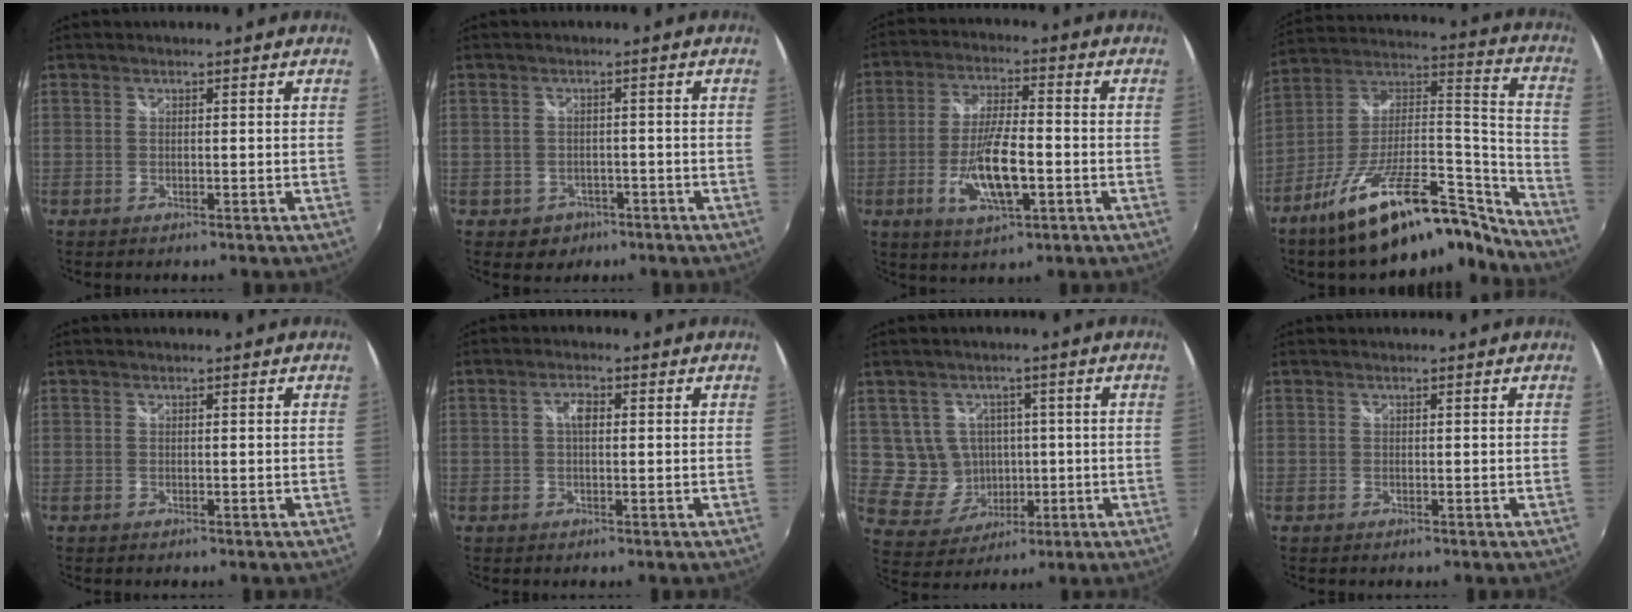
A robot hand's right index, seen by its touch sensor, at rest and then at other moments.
{"total": 4.3, "force": [-2.0, 3.7, 0.8], "torque": [-0.031, 0.002, -0.022]}
{"total": 11.2, "force": [-3.4, 3.4, 10.1], "torque": [-0.200, -0.009, -0.060]}
{"total": 25.1, "force": [-19.2, 6.8, 14.7], "torque": [-0.215, 0.009, -0.307]}
{"total": 0.0}
{"total": 2.4, "force": [0.3, 1.1, 2.2], "torque": [-0.039, 0.007, 0.002]}
{"total": 8.1, "force": [0.4, 7.8, 1.9], "torque": [-0.053, 0.009, 0.024]}
{"total": 0.0}